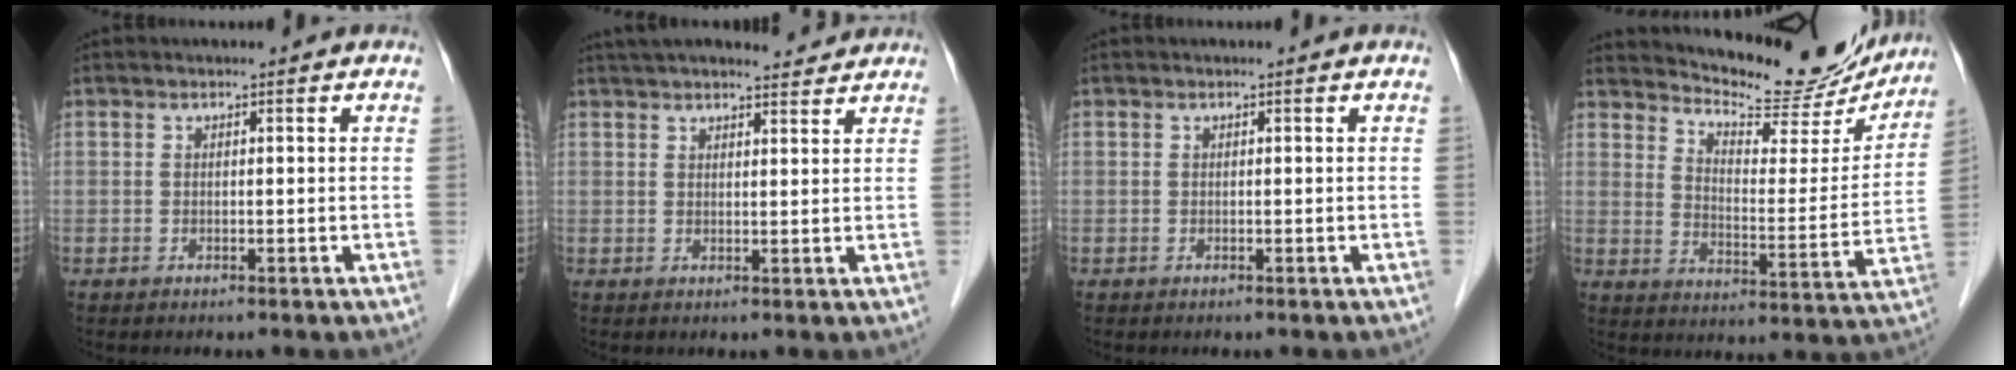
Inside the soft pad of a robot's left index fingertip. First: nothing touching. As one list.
[{"total": 10.4, "force": [9.5, 1.7, 3.6], "torque": [-0.052, 0.023, 0.132]}, {"total": 0.0}, {"total": 17.3, "force": [16.3, 3.4, 4.6], "torque": [-0.066, -0.039, 0.212]}]